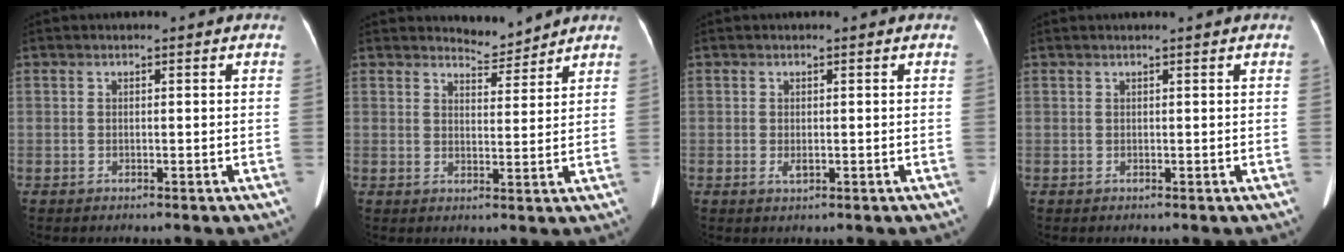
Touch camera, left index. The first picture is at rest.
{"total": 3.5, "force": [3.5, 0.3, -0.4], "torque": [0.001, -0.007, 0.057]}
{"total": 1.0, "force": [-0.1, 0.5, 0.9], "torque": [-0.017, -0.002, 0.002]}
{"total": 0.7, "force": [0.6, -0.1, 0.3], "torque": [-0.005, 0.003, 0.016]}